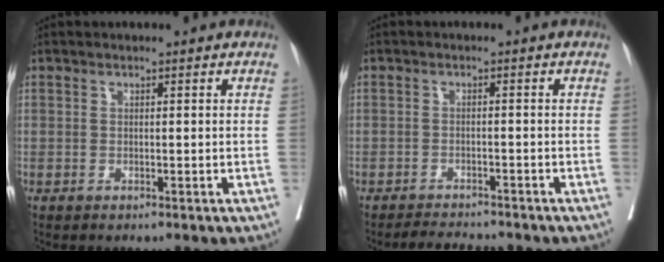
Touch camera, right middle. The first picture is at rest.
{"total": 3.9, "force": [-3.8, 0.2, 0.6], "torque": [-0.012, -0.014, -0.062]}